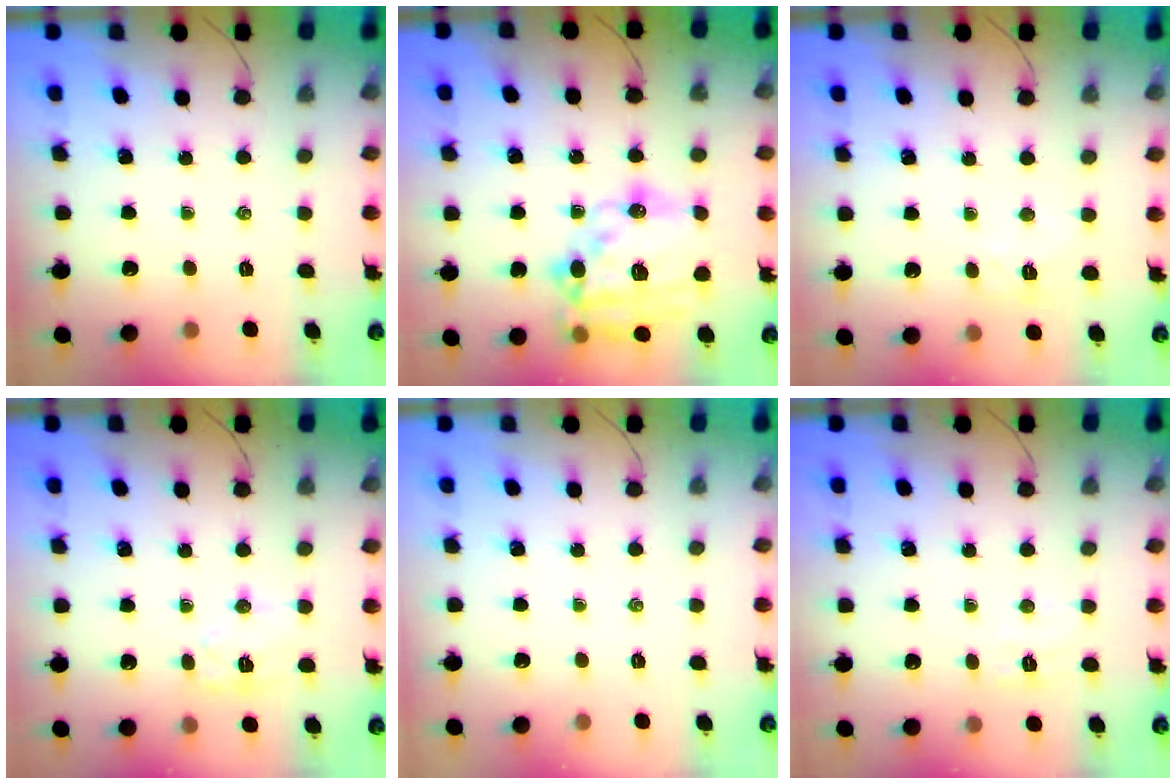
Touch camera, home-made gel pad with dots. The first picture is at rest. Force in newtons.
{"total": 24.0, "press": 23.7, "slide": 4.1}
{"total": 4.9, "press": 4.9, "slide": 0.7}
{"total": 7.2, "press": 7.2, "slide": 0.3}
{"total": 0.0}
{"total": 5.0, "press": 4.9, "slide": 1.1}